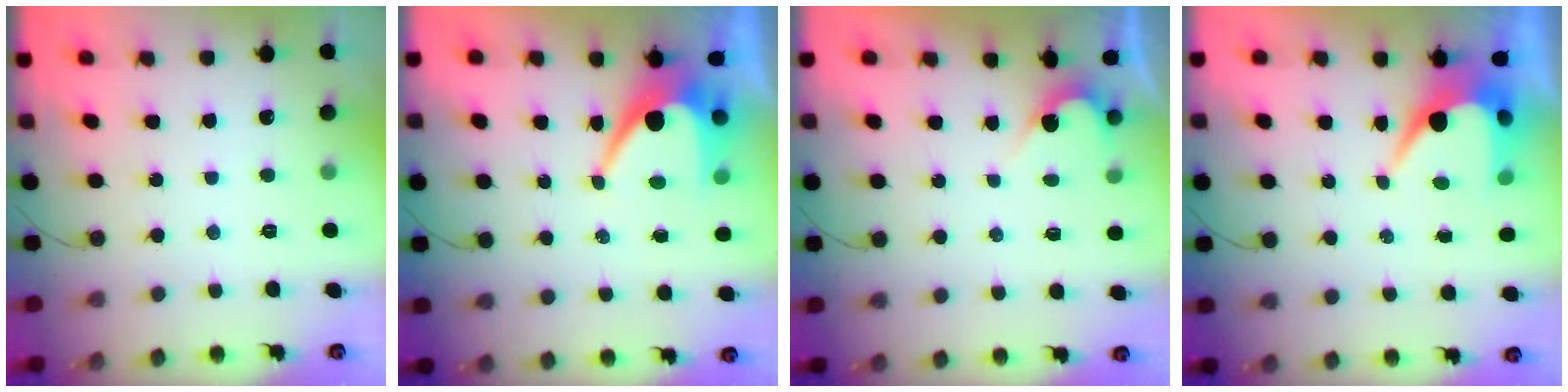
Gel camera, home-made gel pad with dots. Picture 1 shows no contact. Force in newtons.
{"total": 8.7, "press": 8.6, "slide": 0.6}
{"total": 2.4, "press": 2.4, "slide": 0.1}
{"total": 7.0, "press": 7.0, "slide": 0.5}